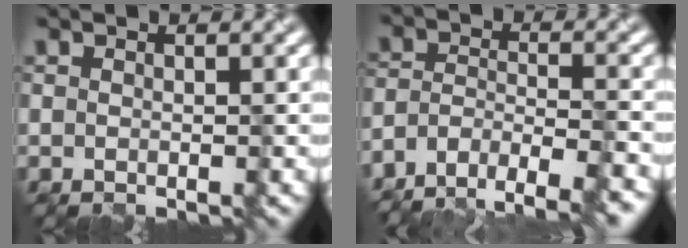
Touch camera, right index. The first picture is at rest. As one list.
[{"total": 8.3, "force": [-7.2, 2.5, 3.3], "torque": [-0.050, -0.007, -0.111]}]